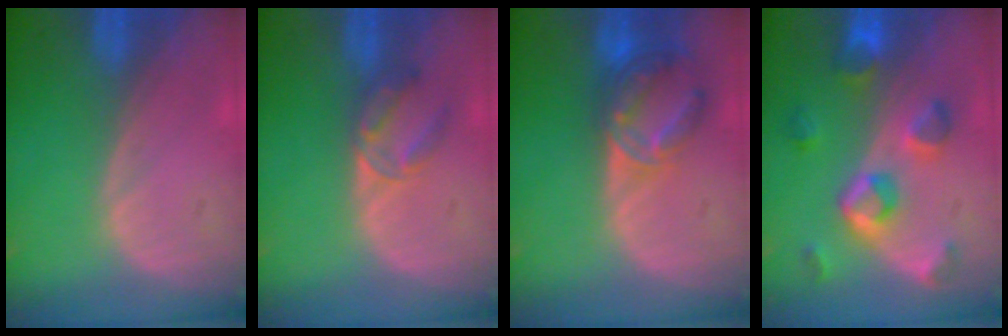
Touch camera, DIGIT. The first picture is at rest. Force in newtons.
{"total": 3.5, "press": 3.3, "slide": 1.0}
{"total": 7.3, "press": 6.3, "slide": 3.7}
{"total": 7.3, "press": 7.3, "slide": 0.8}